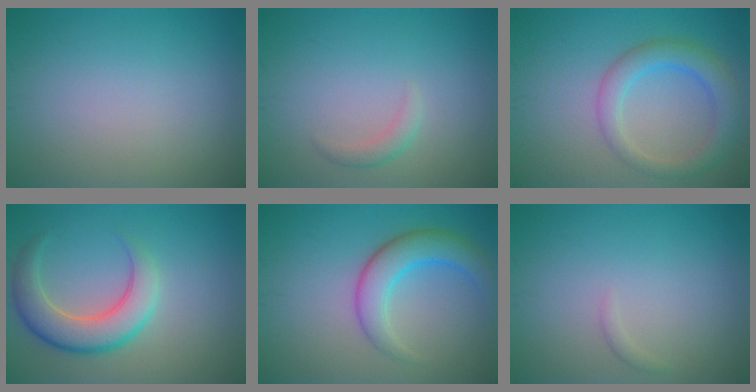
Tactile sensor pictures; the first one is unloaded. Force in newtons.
{"total": 1.2, "press": 1.2, "slide": 0.1}
{"total": 4.2, "press": 4.2, "slide": 0.1}
{"total": 5.5, "press": 5.5, "slide": 0.4}
{"total": 4.6, "press": 4.6, "slide": 0.2}
{"total": 0.6, "press": 0.6, "slide": 0.1}